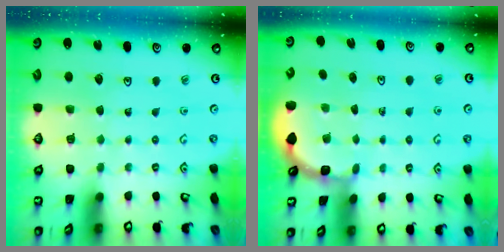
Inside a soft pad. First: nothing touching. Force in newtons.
{"total": 2.0, "press": 2.0, "slide": 0.1}